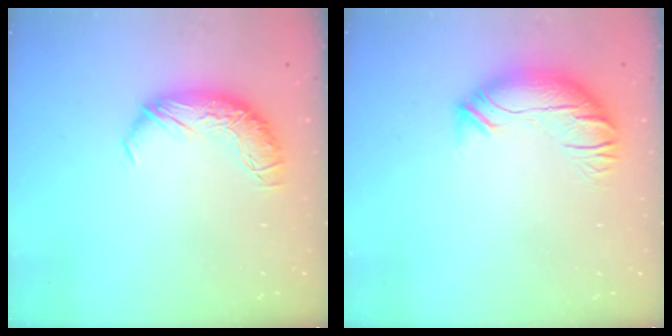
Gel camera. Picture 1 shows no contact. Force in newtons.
{"total": 2.6, "press": 0.9, "slide": 2.5}